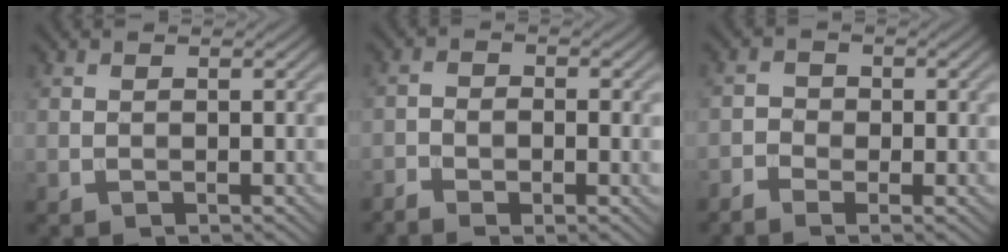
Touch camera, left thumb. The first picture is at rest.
{"total": 4.1, "force": [-2.4, 1.7, 2.8], "torque": [-0.049, -0.005, -0.047]}
{"total": 3.0, "force": [-1.9, 1.7, 1.5], "torque": [-0.029, -0.002, -0.042]}